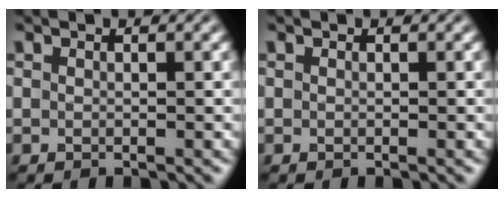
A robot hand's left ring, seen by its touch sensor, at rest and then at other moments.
{"total": 0.0}